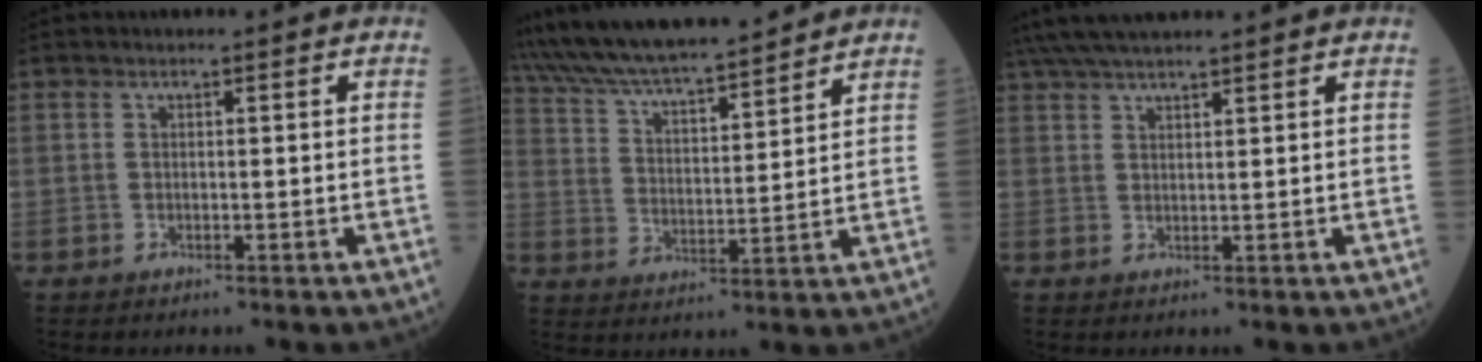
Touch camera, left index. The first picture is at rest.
{"total": 17.8, "force": [16.1, 1.7, 7.2], "torque": [-0.134, 0.018, 0.270]}
{"total": 9.2, "force": [8.2, 0.5, 4.3], "torque": [-0.077, 0.035, 0.134]}